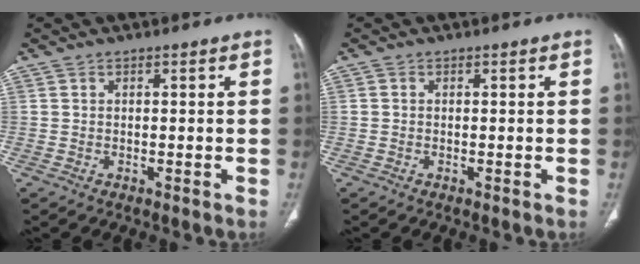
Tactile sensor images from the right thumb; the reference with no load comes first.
{"total": 0.0}